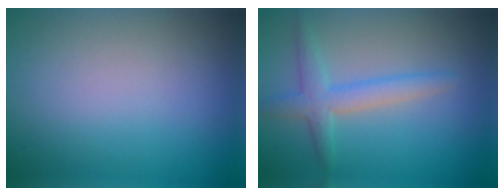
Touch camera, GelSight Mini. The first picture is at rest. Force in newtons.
{"total": 3.1, "press": 3.1, "slide": 0.1}